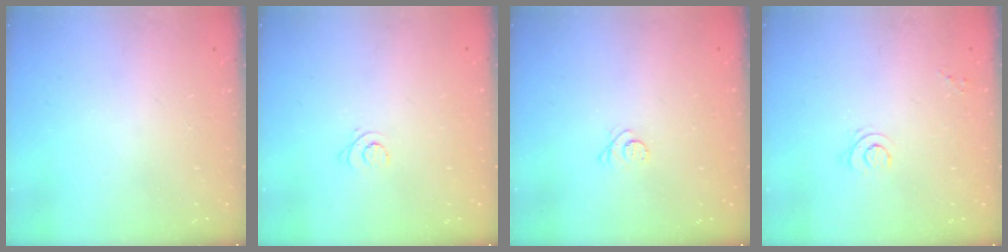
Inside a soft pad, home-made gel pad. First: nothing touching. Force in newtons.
{"total": 2.5, "press": 2.5, "slide": 0.3}
{"total": 2.3, "press": 2.3, "slide": 0.3}
{"total": 5.7, "press": 5.7, "slide": 0.8}